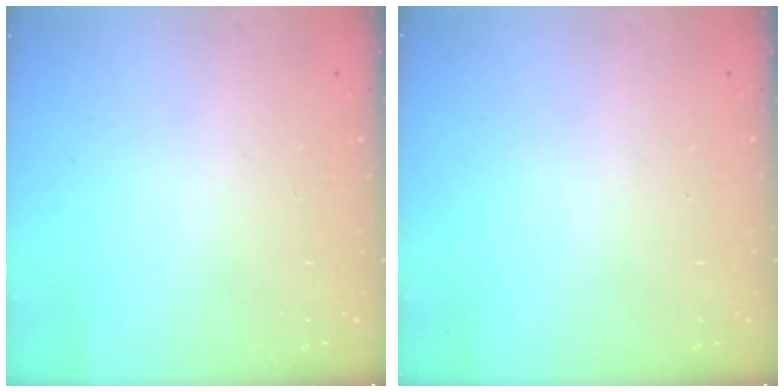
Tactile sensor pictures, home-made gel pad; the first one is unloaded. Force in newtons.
{"total": 0.0}